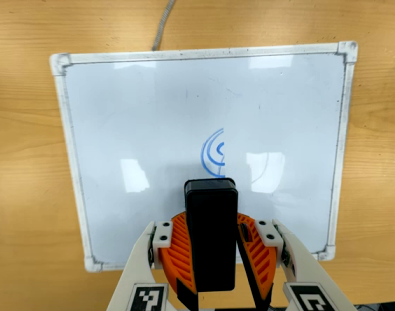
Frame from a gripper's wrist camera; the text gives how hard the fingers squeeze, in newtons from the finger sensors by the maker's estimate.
{"total": 9.4, "left": 9.8, "right": 8.9}